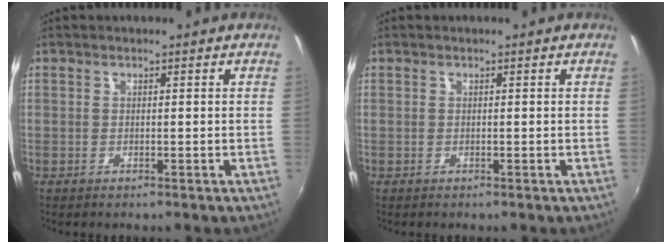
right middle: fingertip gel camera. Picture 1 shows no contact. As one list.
[{"total": 0.0}]